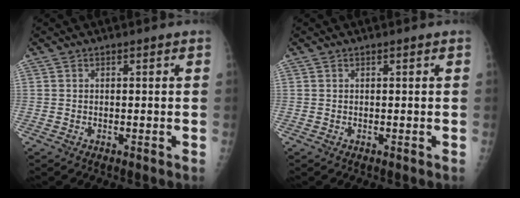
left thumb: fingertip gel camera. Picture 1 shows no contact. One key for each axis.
{"total": 0.0}